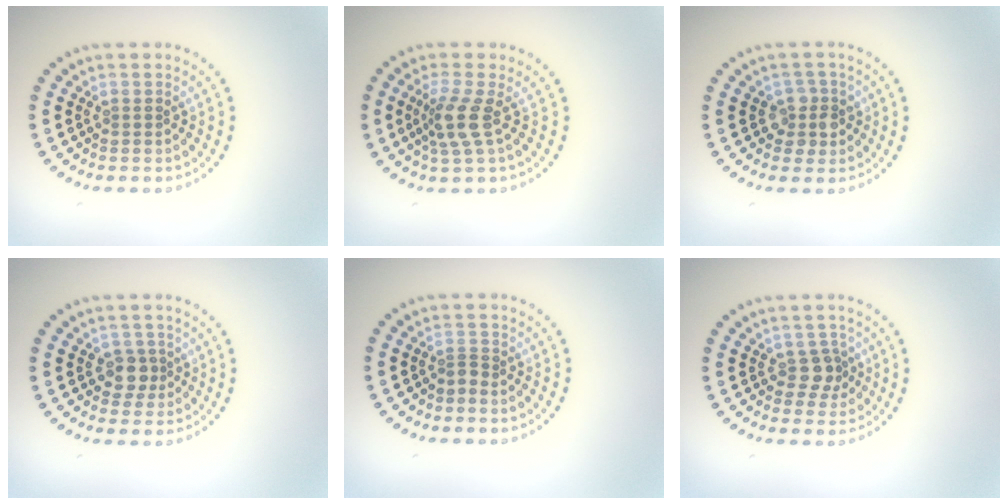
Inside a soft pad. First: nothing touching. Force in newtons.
{"total": 2.8, "press": 2.2, "slide": 1.8}
{"total": 2.3, "press": 2.0, "slide": 1.1}
{"total": 1.9, "press": 1.7, "slide": 0.9}
{"total": 0.7, "press": 0.4, "slide": 0.6}
{"total": 2.0, "press": 1.7, "slide": 1.1}